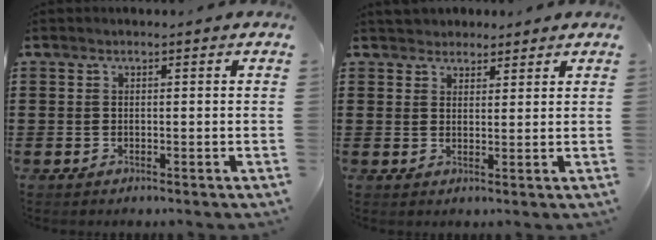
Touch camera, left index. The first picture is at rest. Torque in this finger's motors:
{"motor_torque": [0.59, -0.57, 0.38, 0.04]}